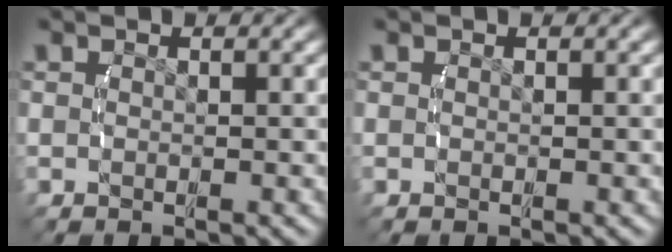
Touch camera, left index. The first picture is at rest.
{"total": 0.0}